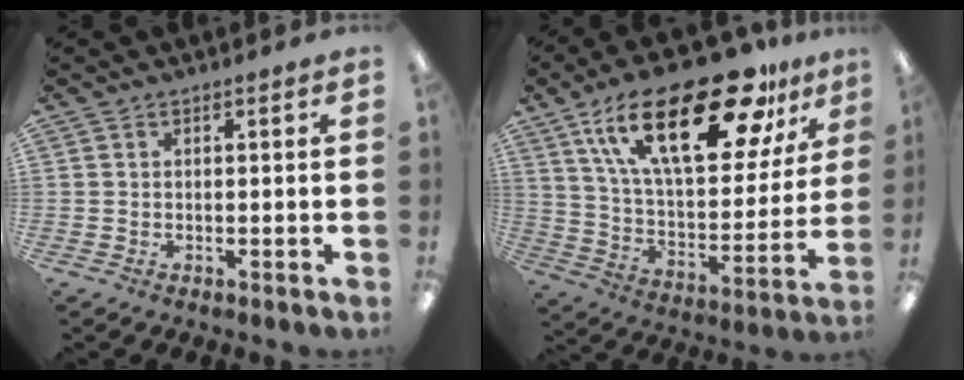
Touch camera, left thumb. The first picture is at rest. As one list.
[{"total": 28.8, "force": [16.5, 11.6, 20.5], "torque": [-0.349, -0.077, 0.278]}]